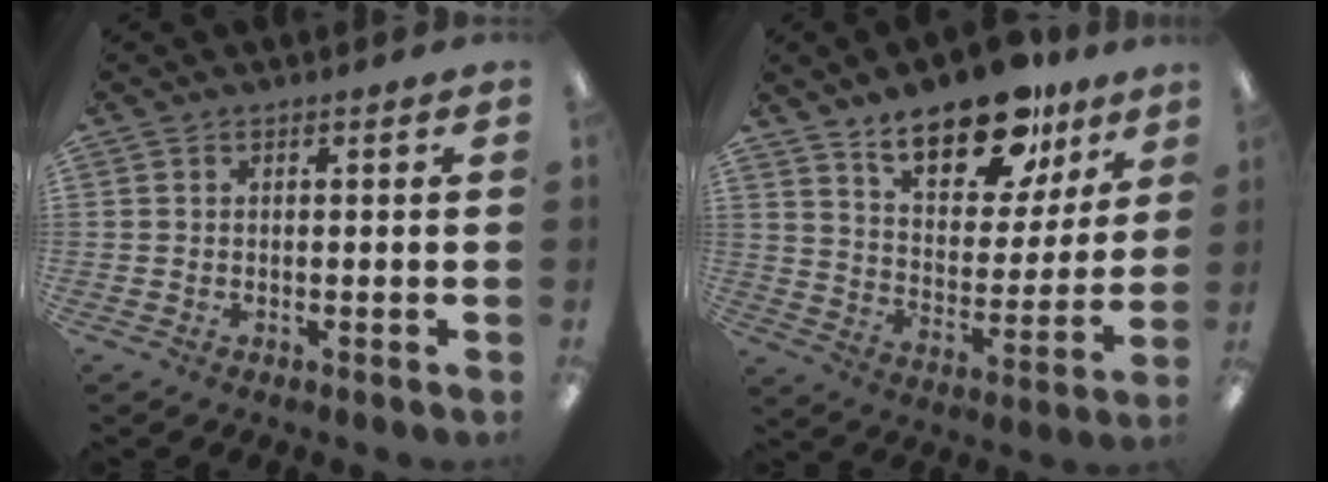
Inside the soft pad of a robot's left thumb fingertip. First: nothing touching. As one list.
[{"total": 18.1, "force": [13.4, 7.9, 9.3], "torque": [-0.144, -0.082, 0.231]}]